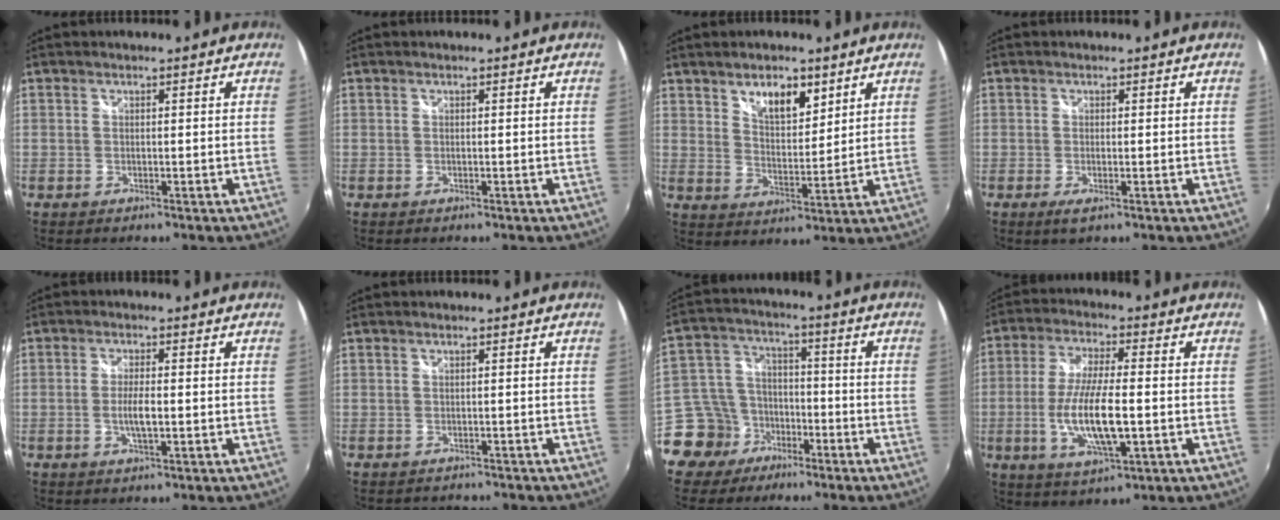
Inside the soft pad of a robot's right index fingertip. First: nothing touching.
{"total": 0.0}
{"total": 7.6, "force": [4.9, 3.4, 4.7], "torque": [-0.066, 0.001, 0.085]}
{"total": 1.9, "force": [-0.7, 0.2, 1.8], "torque": [-0.034, -0.006, -0.009]}
{"total": 3.8, "force": [-0.8, 0.7, 3.7], "torque": [-0.070, -0.003, -0.015]}
{"total": 1.8, "force": [-1.5, 1.0, 0.1], "torque": [-0.004, -0.001, -0.020]}
{"total": 10.3, "force": [-6.5, 7.7, 2.0], "torque": [-0.070, 0.030, -0.113]}
{"total": 12.9, "force": [-2.7, 3.2, 12.2], "torque": [-0.242, -0.011, -0.049]}